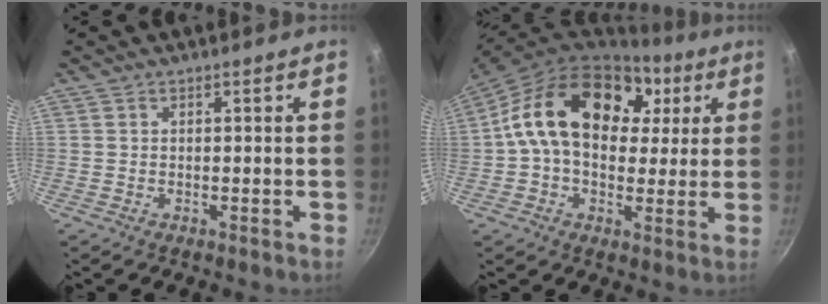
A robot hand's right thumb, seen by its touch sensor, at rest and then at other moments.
{"total": 21.8, "force": [5.5, 15.2, 14.7], "torque": [-0.229, 0.017, 0.076]}